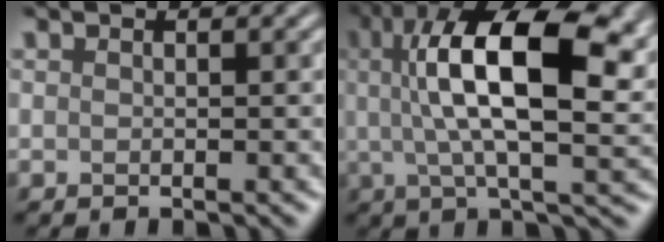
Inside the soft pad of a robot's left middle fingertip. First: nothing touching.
{"total": 12.3, "force": [2.5, 3.8, 11.4], "torque": [-0.224, -0.011, 0.075]}